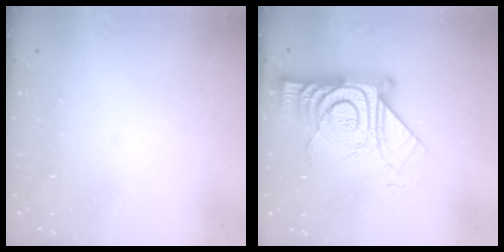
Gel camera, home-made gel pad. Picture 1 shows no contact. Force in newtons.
{"total": 17.3, "press": 17.2, "slide": 1.2}